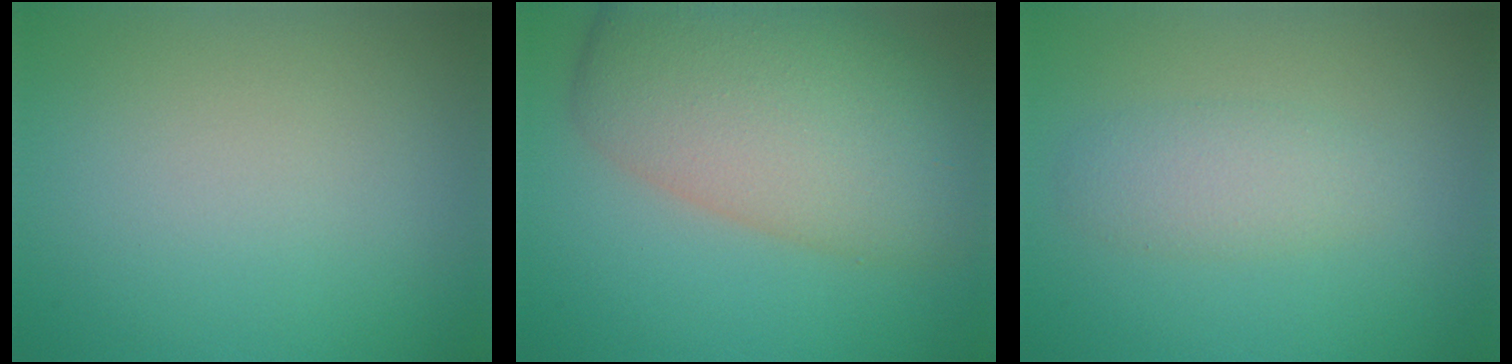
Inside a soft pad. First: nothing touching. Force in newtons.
{"total": 10.8, "press": 10.8, "slide": 0.4}
{"total": 2.4, "press": 2.4, "slide": 0.1}